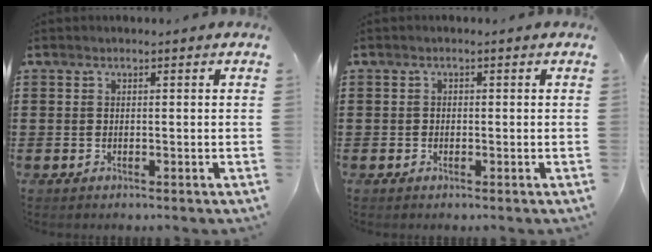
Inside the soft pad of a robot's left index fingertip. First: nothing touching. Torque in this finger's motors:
{"motor_torque": [-0.64, 0.98, 0.01, -0.01]}